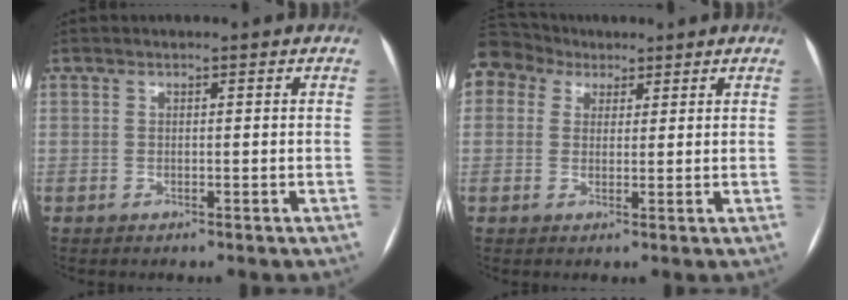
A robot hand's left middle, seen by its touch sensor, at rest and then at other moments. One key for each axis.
{"total": 7.0, "fx": 4.4, "fy": 5.2, "fz": 1.5, "tx": -0.037, "ty": 0.044, "tz": 0.086}